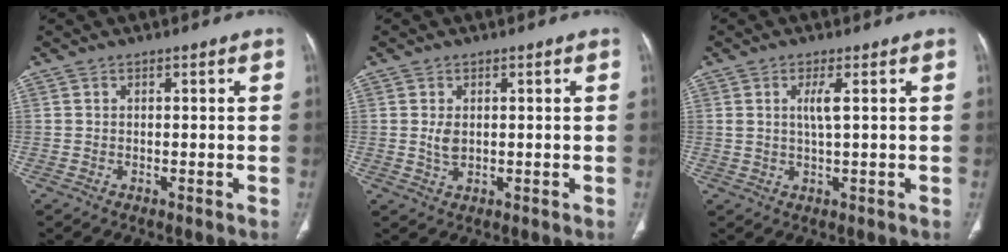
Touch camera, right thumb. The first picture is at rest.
{"total": 2.5, "force": [0.4, 1.5, 1.9], "torque": [-0.038, -0.007, 0.011]}
{"total": 3.2, "force": [0.9, 0.4, 3.0], "torque": [-0.066, -0.006, 0.019]}